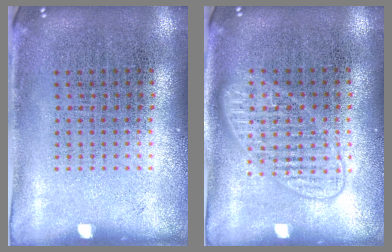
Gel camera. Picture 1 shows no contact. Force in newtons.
{"total": 1.5, "press": 1.4, "slide": 0.2}